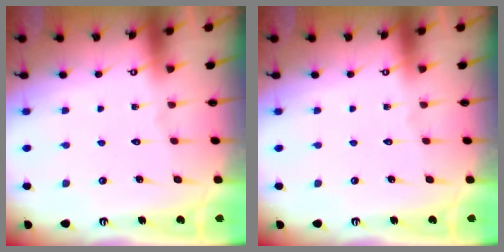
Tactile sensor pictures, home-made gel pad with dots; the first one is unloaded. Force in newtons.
{"total": 0.0}